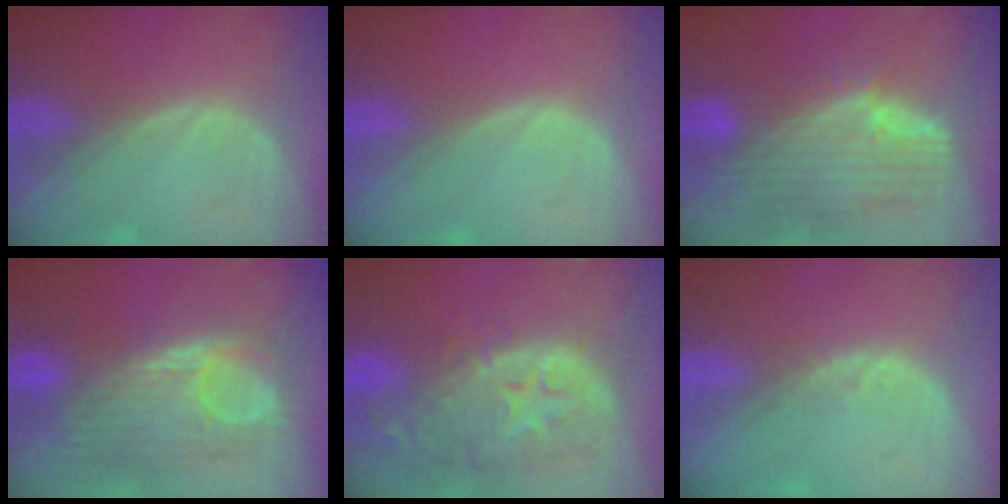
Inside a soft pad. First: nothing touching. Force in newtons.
{"total": 0.0}
{"total": 11.8, "press": 10.1, "slide": 6.1}
{"total": 10.6, "press": 10.1, "slide": 3.2}
{"total": 14.0, "press": 11.3, "slide": 8.3}
{"total": 1.8, "press": 1.5, "slide": 1.0}